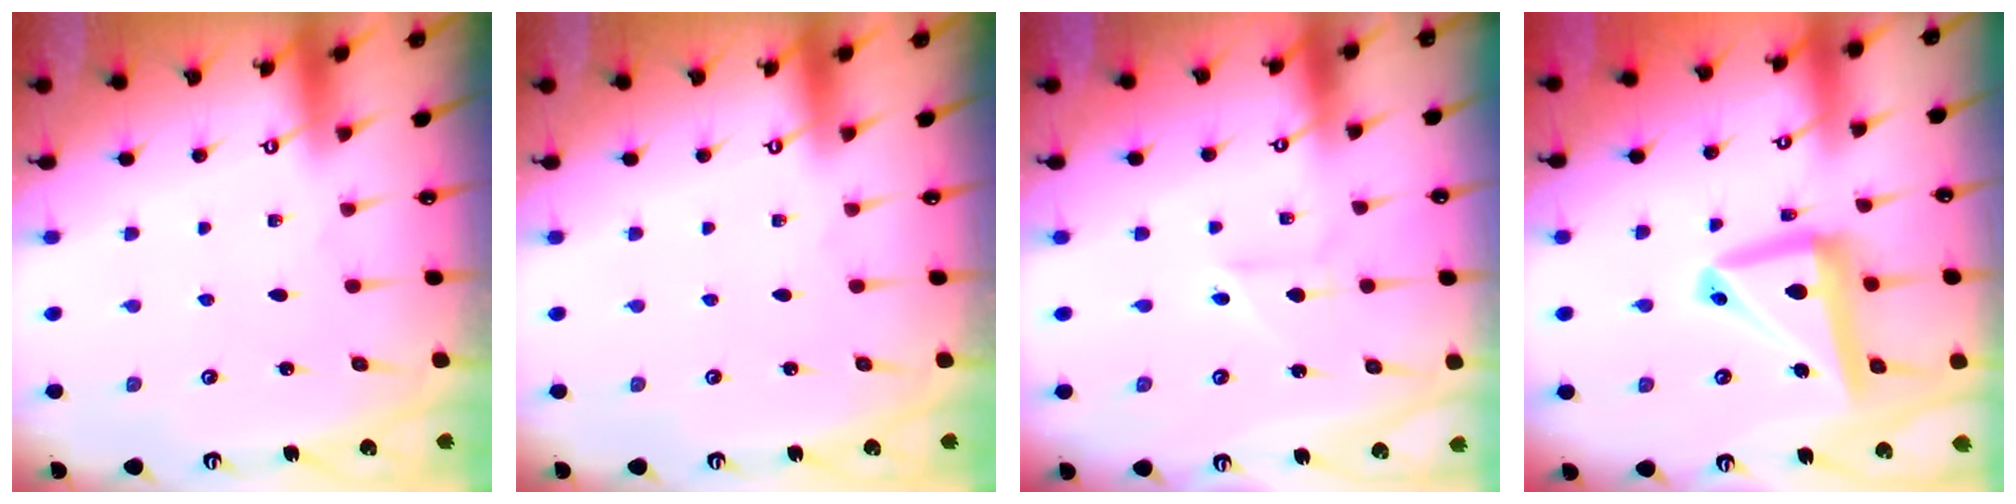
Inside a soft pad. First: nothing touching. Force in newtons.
{"total": 0.0}
{"total": 2.4, "press": 2.2, "slide": 1.0}
{"total": 15.4, "press": 15.3, "slide": 1.9}